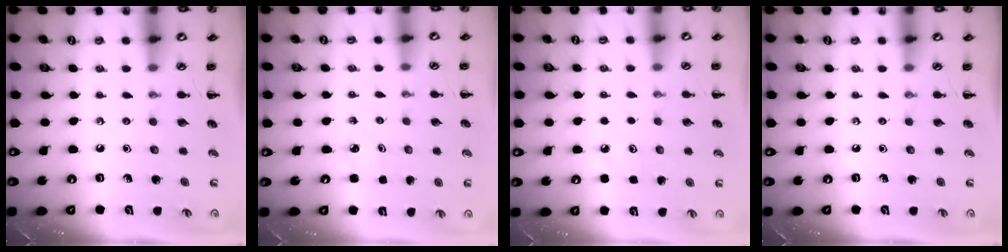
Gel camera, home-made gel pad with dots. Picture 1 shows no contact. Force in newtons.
{"total": 3.0, "press": 2.8, "slide": 0.9}
{"total": 5.1, "press": 4.9, "slide": 1.5}
{"total": 0.0}